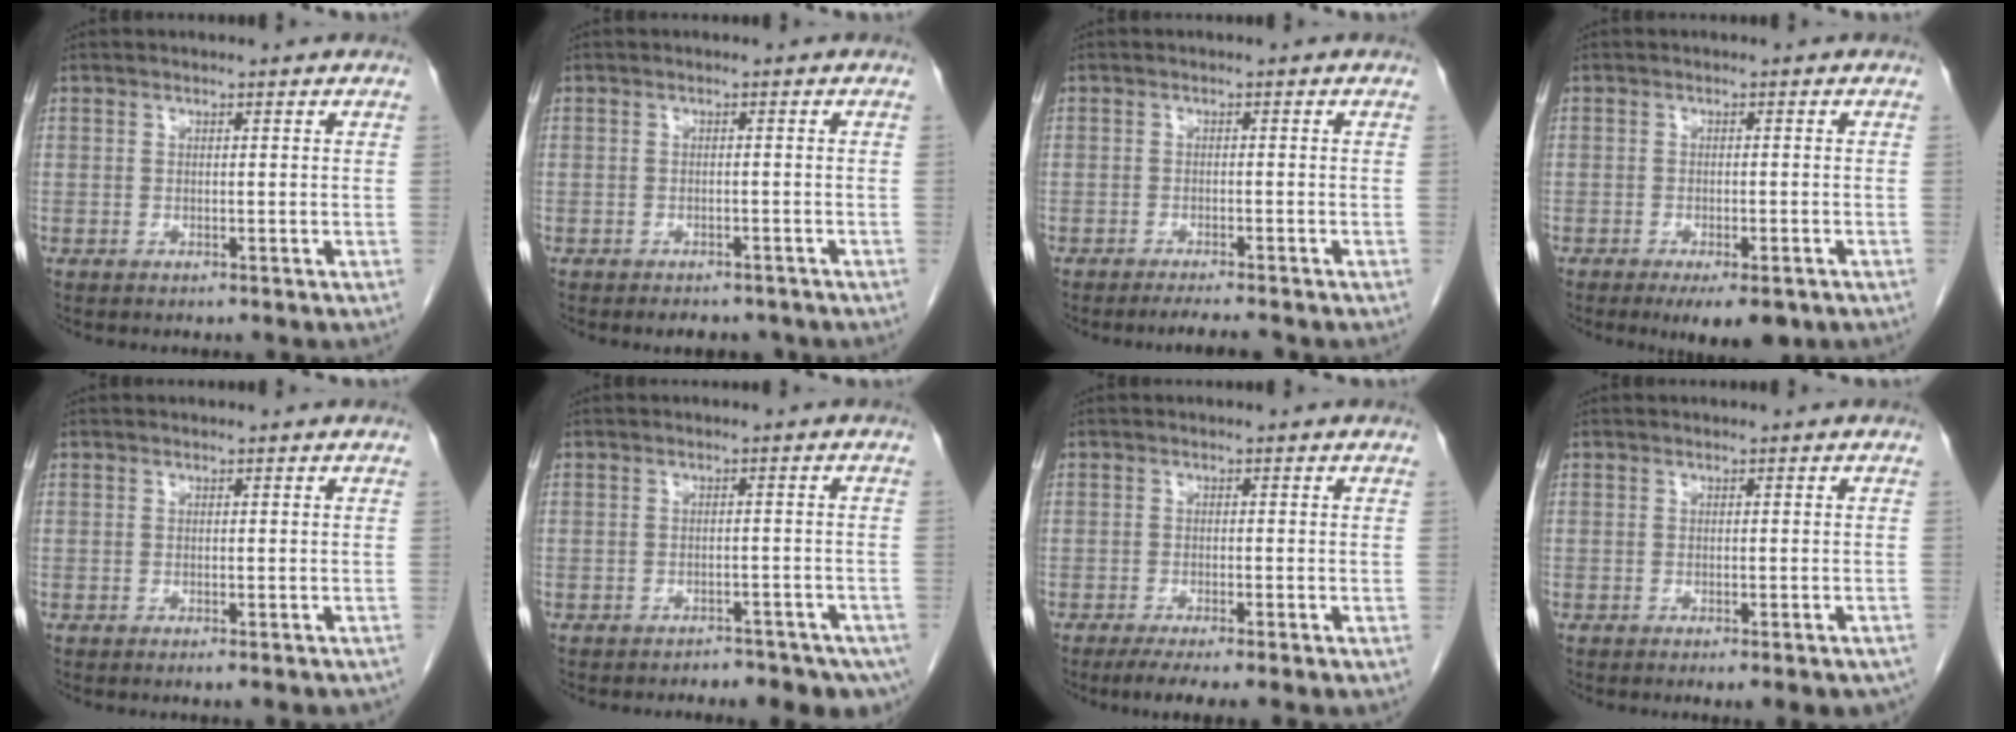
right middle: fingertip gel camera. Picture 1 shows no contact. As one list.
[{"total": 4.2, "force": [-3.6, 1.8, 1.2], "torque": [-0.006, 0.002, -0.044]}, {"total": 4.1, "force": [-3.7, 0.0, 1.9], "torque": [-0.023, -0.009, -0.055]}, {"total": 6.0, "force": [-3.9, 1.9, 4.1], "torque": [-0.047, -0.007, -0.053]}, {"total": 3.2, "force": [-2.6, 0.8, 1.6], "torque": [-0.009, -0.006, -0.031]}, {"total": 9.8, "force": [-8.0, 4.1, 4.1], "torque": [-0.044, -0.001, -0.091]}, {"total": 6.3, "force": [-4.3, 0.8, 4.4], "torque": [-0.058, -0.014, -0.063]}, {"total": 5.9, "force": [-4.6, 1.2, 3.4], "torque": [-0.030, -0.005, -0.055]}]